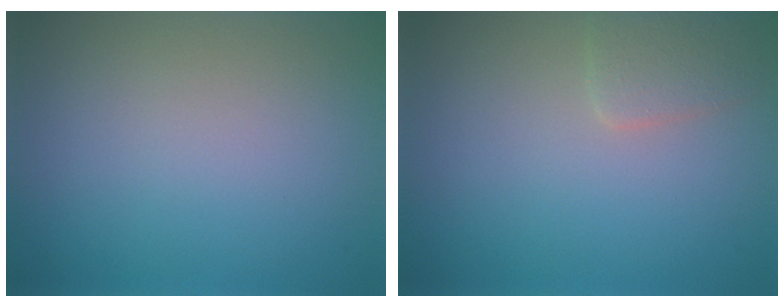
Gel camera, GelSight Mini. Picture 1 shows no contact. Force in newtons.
{"total": 1.7, "press": 1.7, "slide": 0.1}